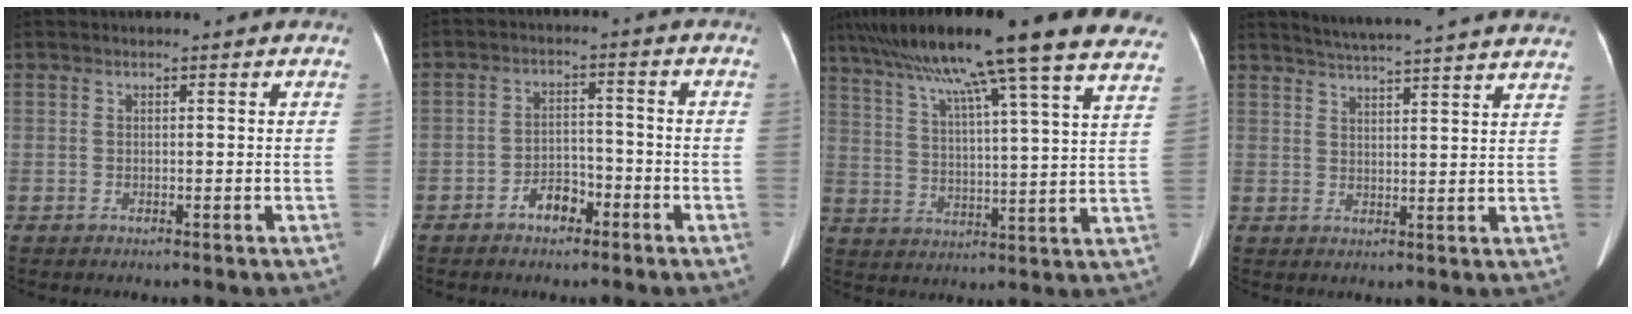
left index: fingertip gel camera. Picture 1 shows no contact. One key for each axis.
{"total": 4.2, "fx": -2.8, "fy": 2.3, "fz": 2.2, "tx": -0.038, "ty": 0.013, "tz": -0.045}
{"total": 29.1, "fx": 23.1, "fy": 0.4, "fz": 17.6, "tx": -0.268, "ty": 0.005, "tz": 0.314}
{"total": 18.4, "fx": 17.1, "fy": 0.0, "fz": 6.8, "tx": -0.109, "ty": -0.004, "tz": 0.219}